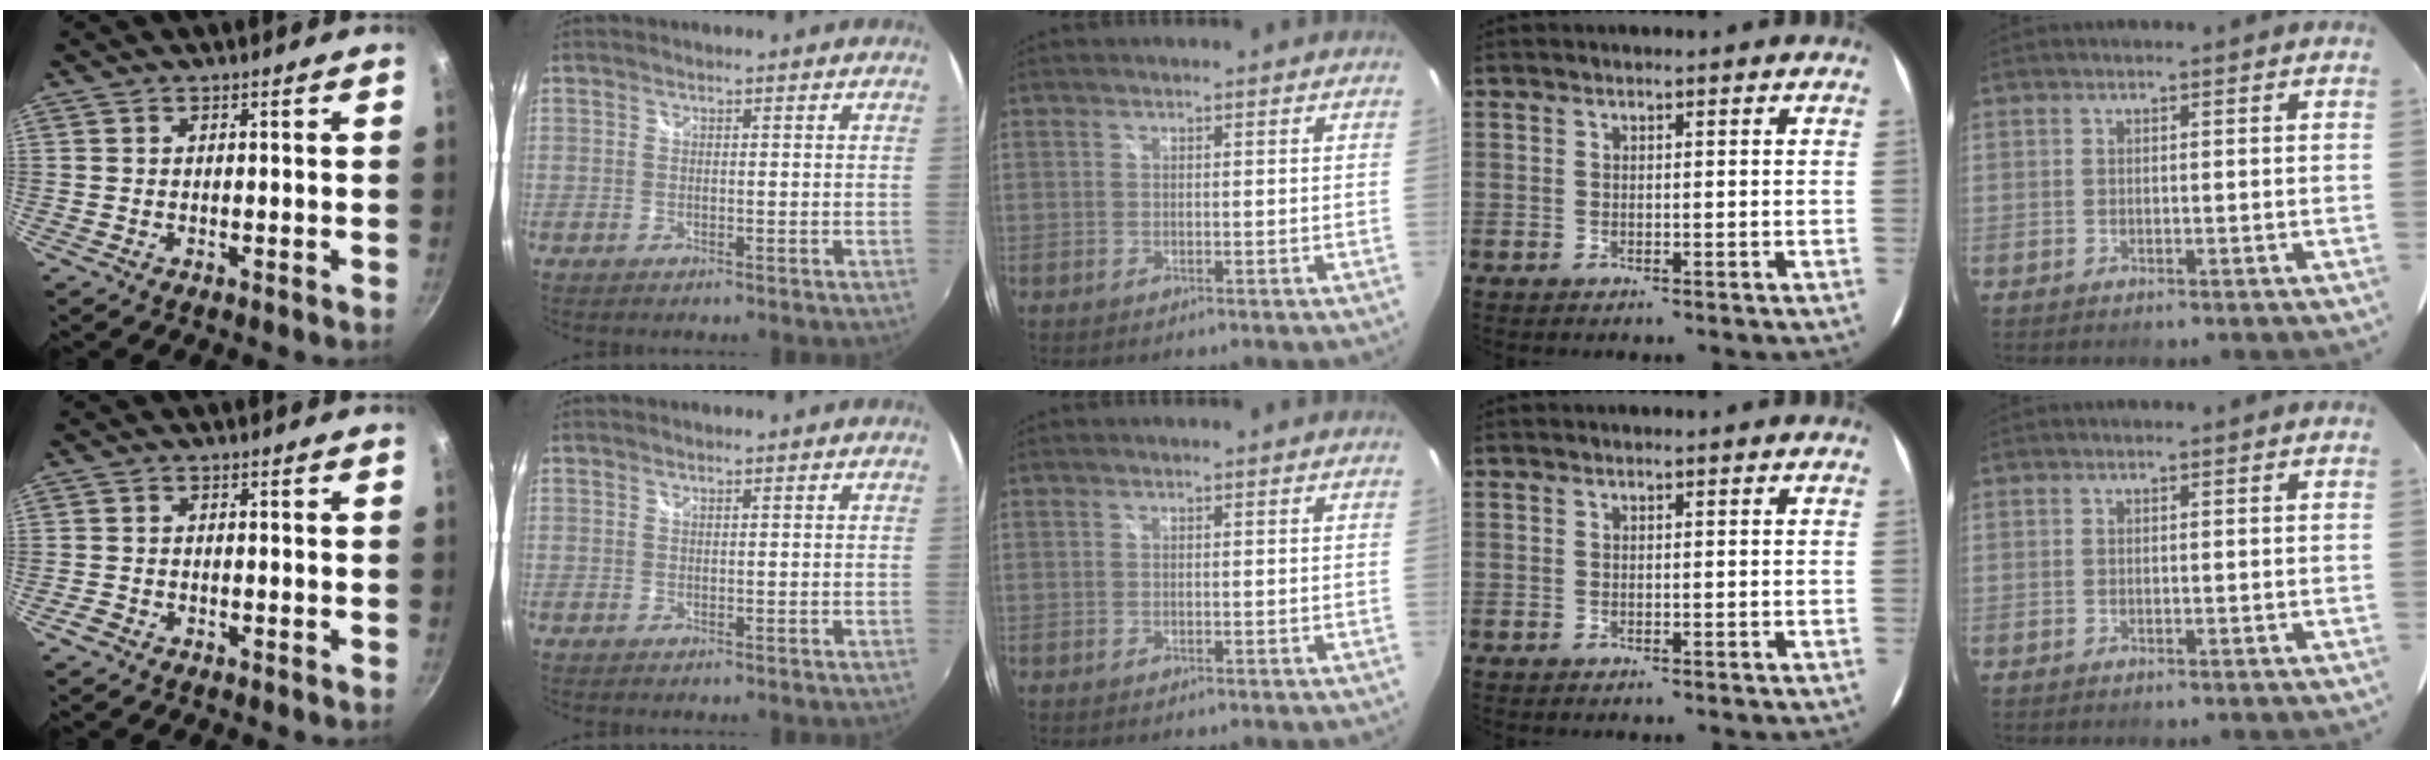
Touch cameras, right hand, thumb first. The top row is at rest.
{"thumb": {"total": 1.7, "force": [-1.3, 0.9, 0.6], "torque": [-0.023, 0.013, -0.025]}}